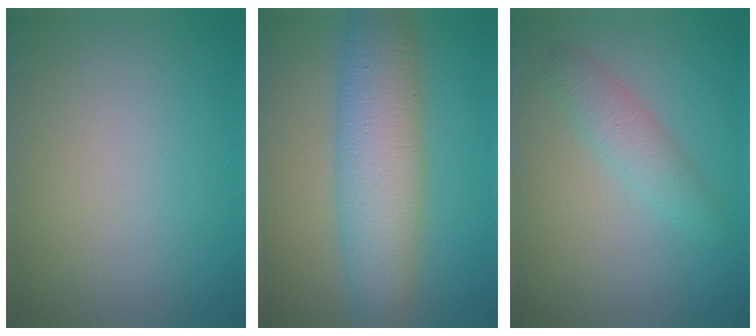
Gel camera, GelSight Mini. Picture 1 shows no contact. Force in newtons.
{"total": 7.2, "press": 7.2, "slide": 0.1}
{"total": 2.4, "press": 2.4, "slide": 0.1}